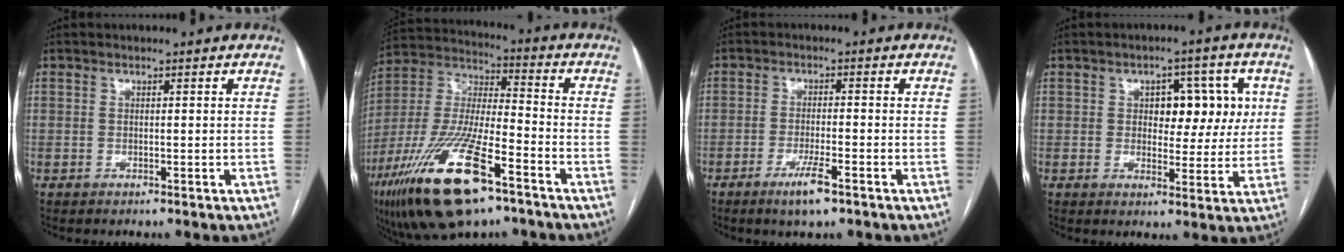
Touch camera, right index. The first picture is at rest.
{"total": 21.7, "force": [-12.3, 6.0, 16.9], "torque": [-0.370, -0.035, -0.219]}
{"total": 4.8, "force": [-2.9, 0.4, 3.8], "torque": [-0.073, -0.007, -0.049]}
{"total": 7.4, "force": [1.7, 4.5, 5.6], "torque": [-0.058, 0.022, 0.028]}